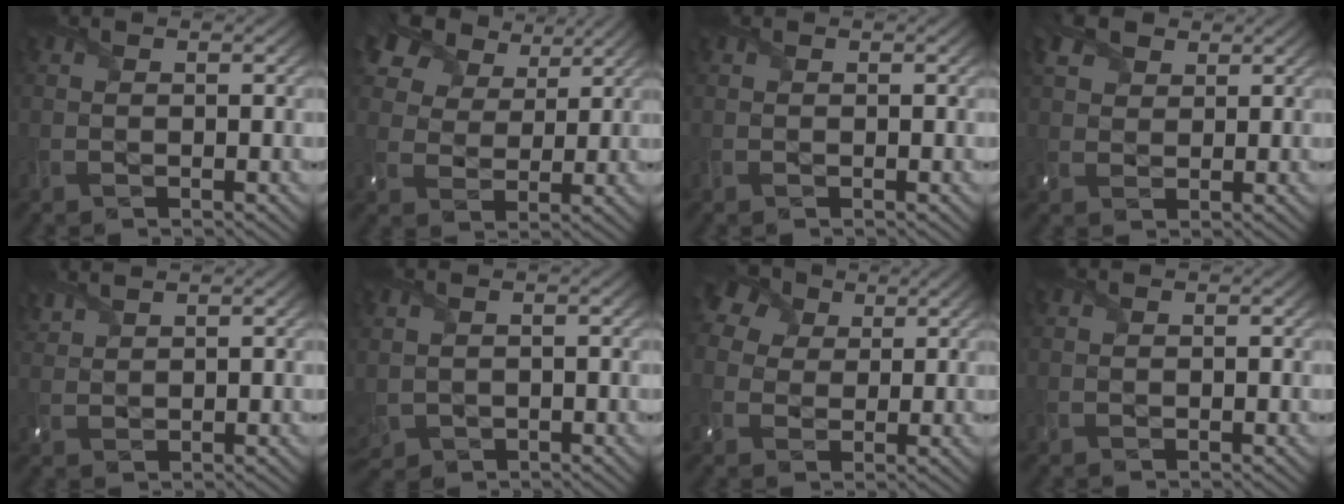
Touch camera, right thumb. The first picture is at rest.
{"total": 12.0, "force": [8.0, 7.3, 5.3], "torque": [-0.157, 0.020, 0.141]}
{"total": 0.0}
{"total": 4.8, "force": [2.8, 3.1, 2.4], "torque": [-0.061, 0.010, 0.053]}
{"total": 2.8, "force": [2.6, 0.4, 0.9], "torque": [-0.028, 0.008, 0.057]}
{"total": 3.2, "force": [-0.4, 2.4, 2.0], "torque": [-0.066, -0.014, -0.003]}
{"total": 7.5, "force": [3.4, 5.5, 3.8], "torque": [-0.114, 0.019, 0.060]}
{"total": 0.0}